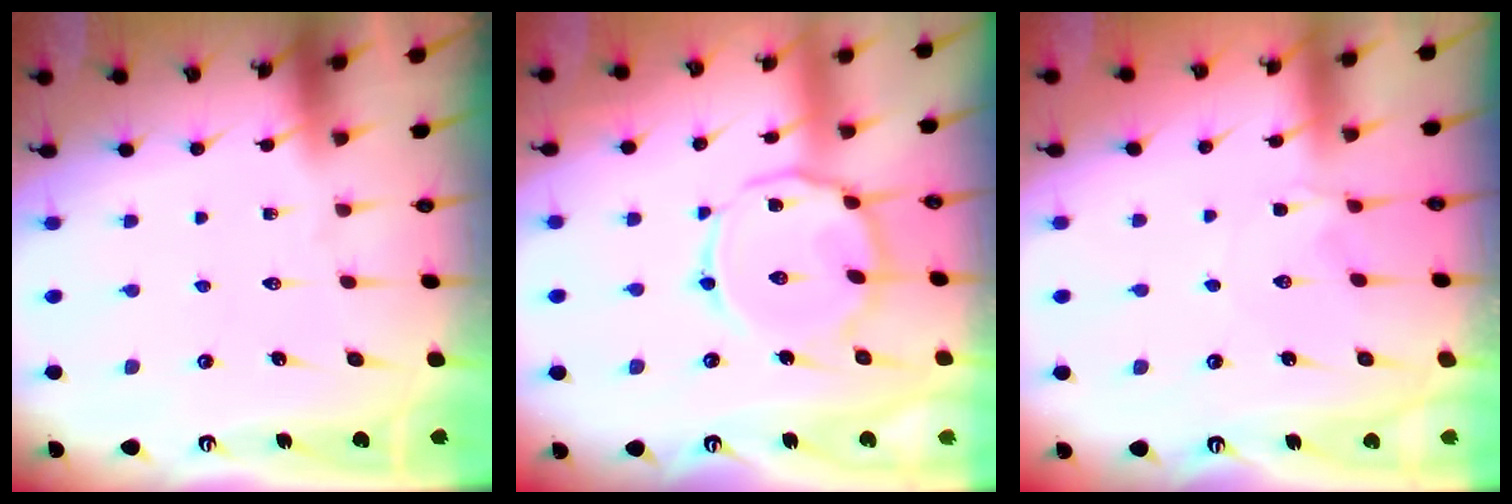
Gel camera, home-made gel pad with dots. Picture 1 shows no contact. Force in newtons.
{"total": 12.4, "press": 12.4, "slide": 0.9}
{"total": 1.4, "press": 1.4, "slide": 0.4}